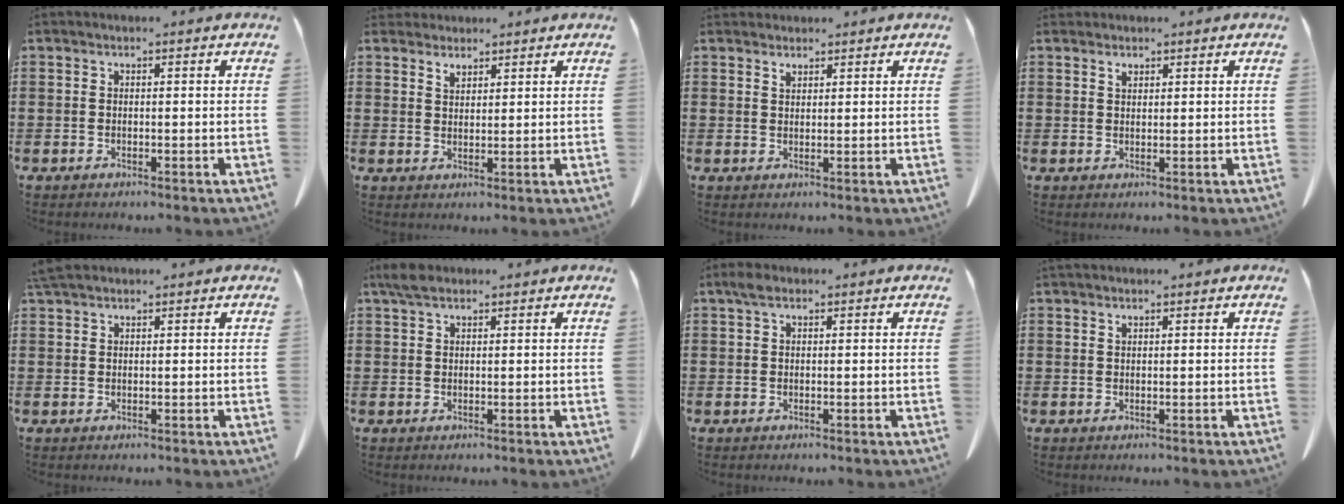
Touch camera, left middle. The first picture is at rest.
{"total": 2.3, "force": [2.1, 1.0, 0.5], "torque": [-0.014, 0.003, 0.040]}
{"total": 1.5, "force": [1.4, 0.5, 0.3], "torque": [0.000, -0.004, 0.026]}
{"total": 1.1, "force": [0.9, 0.4, 0.4], "torque": [-0.002, -0.003, 0.016]}
{"total": 2.2, "force": [1.8, 0.5, 1.1], "torque": [-0.028, 0.002, 0.034]}
{"total": 2.6, "force": [1.8, 1.1, 1.5], "torque": [-0.036, 0.005, 0.033]}
{"total": 1.6, "force": [0.6, 0.9, 1.2], "torque": [-0.027, 0.005, 0.011]}
{"total": 0.7, "force": [0.6, 0.1, 0.4], "torque": [-0.010, -0.001, 0.012]}